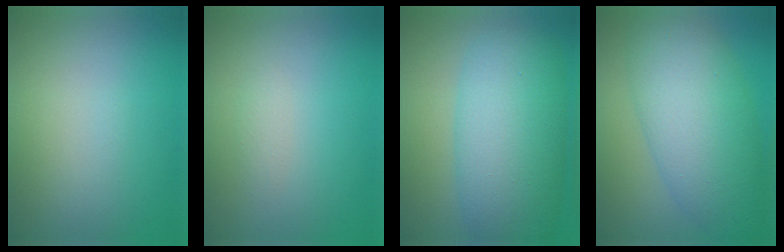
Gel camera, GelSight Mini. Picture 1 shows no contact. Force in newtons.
{"total": 0.8, "press": 0.8, "slide": 0.0}
{"total": 9.3, "press": 9.3, "slide": 0.2}
{"total": 9.2, "press": 9.2, "slide": 0.1}